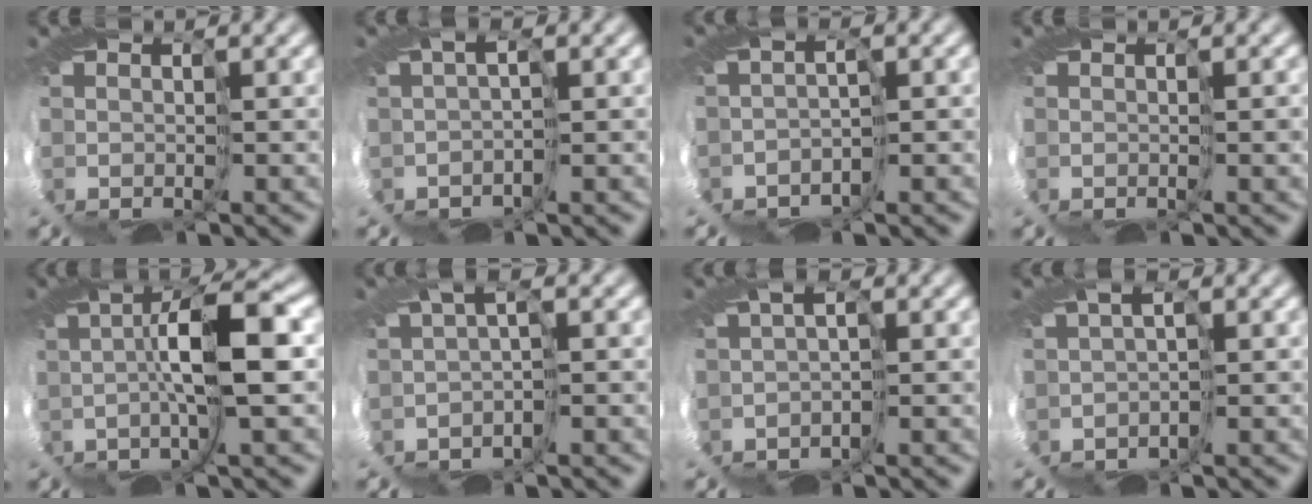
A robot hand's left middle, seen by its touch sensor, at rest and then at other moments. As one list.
[{"total": 0.8, "force": [-0.8, -0.2, 0.1], "torque": [-0.003, -0.005, -0.016]}, {"total": 3.0, "force": [-2.7, 0.8, 1.0], "torque": [-0.020, -0.008, -0.045]}, {"total": 1.3, "force": [0.0, 0.4, 1.3], "torque": [-0.013, -0.003, 0.006]}, {"total": 5.1, "force": [0.2, 0.3, 5.1], "torque": [-0.089, 0.017, -0.003]}, {"total": 1.6, "force": [-1.5, -0.1, 0.3], "torque": [-0.011, -0.006, -0.033]}, {"total": 1.4, "force": [-1.3, 0.3, 0.4], "torque": [-0.011, -0.007, -0.026]}, {"total": 1.1, "force": [-1.0, 0.2, 0.3], "torque": [-0.008, -0.006, -0.022]}]